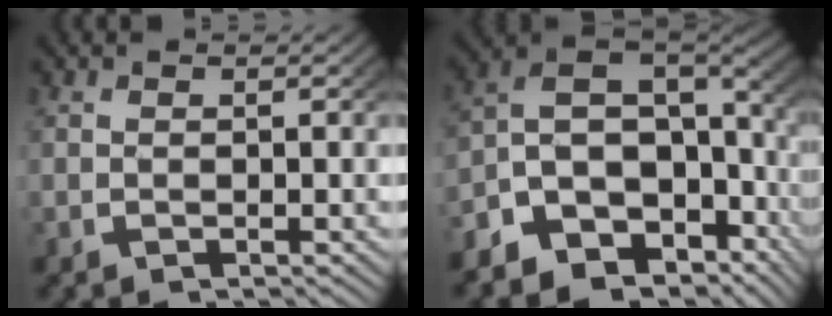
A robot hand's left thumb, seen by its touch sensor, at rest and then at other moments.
{"total": 14.9, "force": [-3.9, 11.2, 9.1], "torque": [-0.189, -0.045, -0.058]}